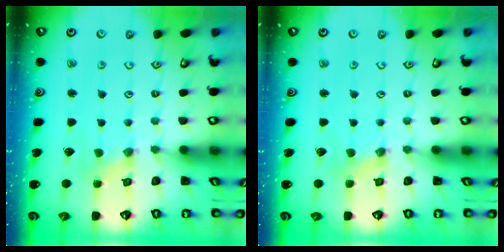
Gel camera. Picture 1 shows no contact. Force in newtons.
{"total": 1.7, "press": 1.6, "slide": 0.4}